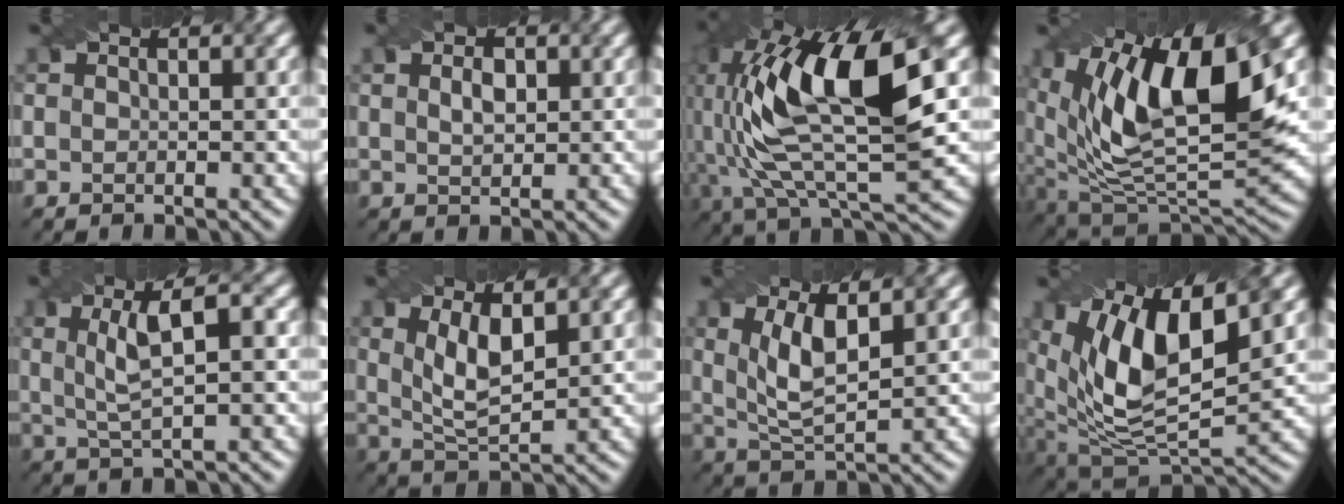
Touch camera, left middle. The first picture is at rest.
{"total": 1.7, "force": [0.5, 1.0, 1.3], "torque": [-0.027, 0.001, 0.011]}
{"total": 14.3, "force": [2.9, 5.0, 13.1], "torque": [-0.258, 0.008, 0.051]}
{"total": 13.9, "force": [5.2, 5.6, 11.6], "torque": [-0.207, 0.002, 0.089]}
{"total": 5.0, "force": [1.0, 1.2, 4.7], "torque": [-0.088, 0.007, 0.023]}
{"total": 4.5, "force": [1.3, 1.6, 4.0], "torque": [-0.086, -0.007, 0.029]}
{"total": 4.8, "force": [1.3, 1.6, 4.3], "torque": [-0.091, -0.003, 0.030]}
{"total": 12.3, "force": [4.4, 5.3, 10.2], "torque": [-0.190, 0.002, 0.082]}